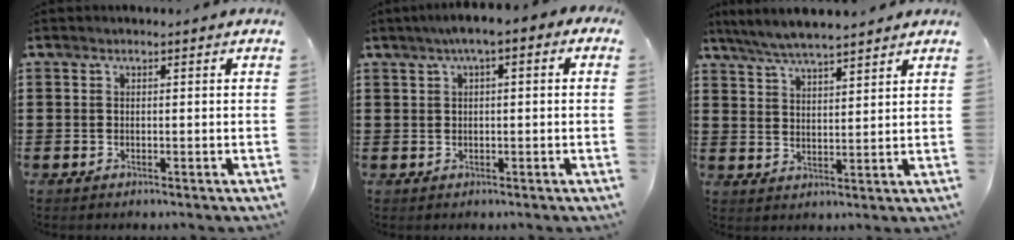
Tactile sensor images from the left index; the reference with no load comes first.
{"total": 2.6, "force": [0.4, 0.8, 2.5], "torque": [-0.047, 0.008, 0.004]}
{"total": 5.3, "force": [5.0, 0.3, 1.9], "torque": [-0.053, -0.015, 0.090]}